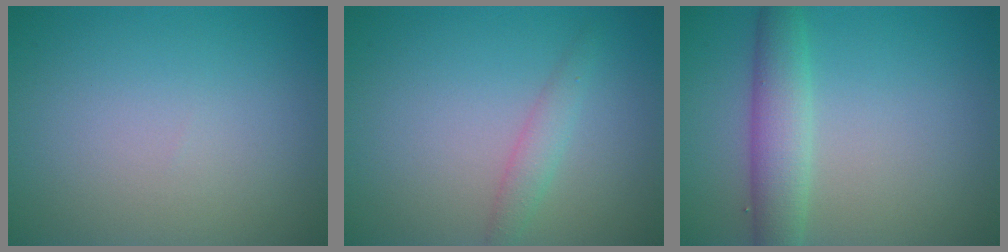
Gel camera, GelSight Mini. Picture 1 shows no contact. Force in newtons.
{"total": 1.6, "press": 1.6, "slide": 0.0}
{"total": 3.8, "press": 3.8, "slide": 0.1}